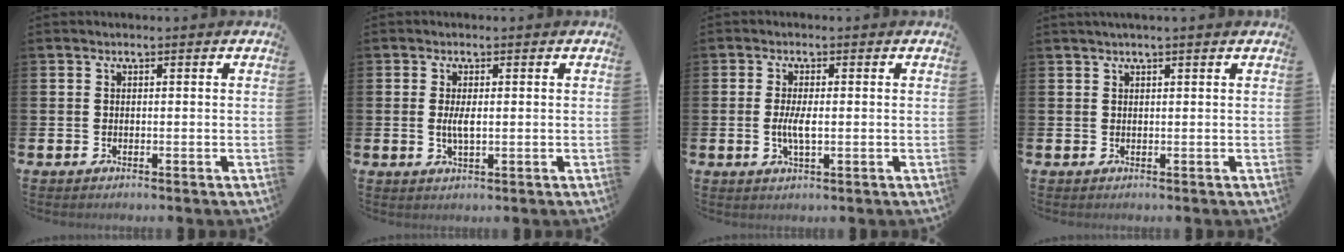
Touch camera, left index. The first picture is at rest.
{"total": 2.4, "force": [0.1, 0.9, 2.3], "torque": [-0.044, 0.002, 0.000]}
{"total": 3.1, "force": [-0.2, 1.0, 2.9], "torque": [-0.054, 0.000, -0.005]}
{"total": 1.0, "force": [0.8, -0.1, 0.6], "torque": [-0.010, 0.001, 0.014]}